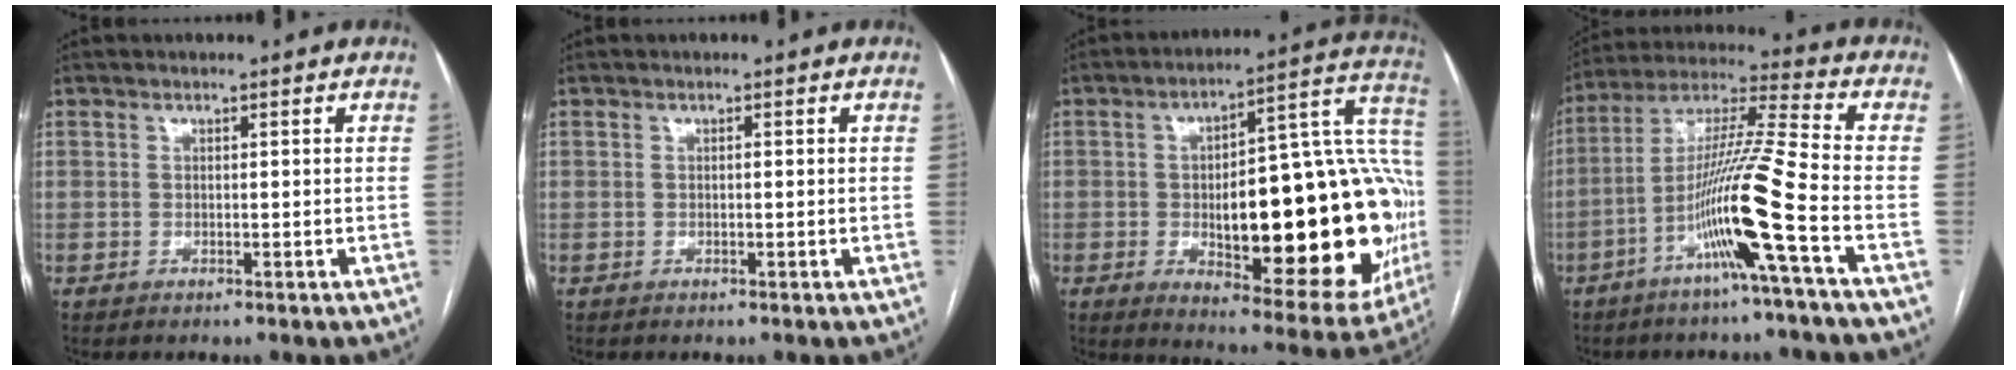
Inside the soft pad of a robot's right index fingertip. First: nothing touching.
{"total": 0.0}
{"total": 32.6, "force": [-3.8, 9.5, 31.0], "torque": [-0.347, 0.033, -0.033]}
{"total": 14.1, "force": [-5.6, -1.9, 12.8], "torque": [-0.245, 0.000, -0.108]}